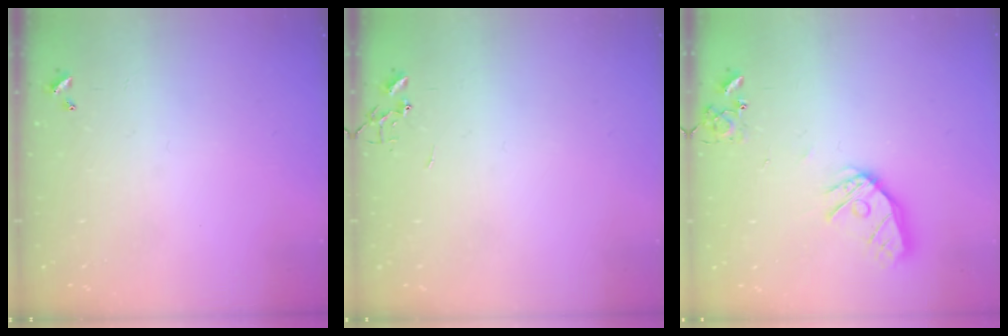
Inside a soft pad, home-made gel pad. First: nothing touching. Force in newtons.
{"total": 0.0}
{"total": 14.1, "press": 14.0, "slide": 1.7}